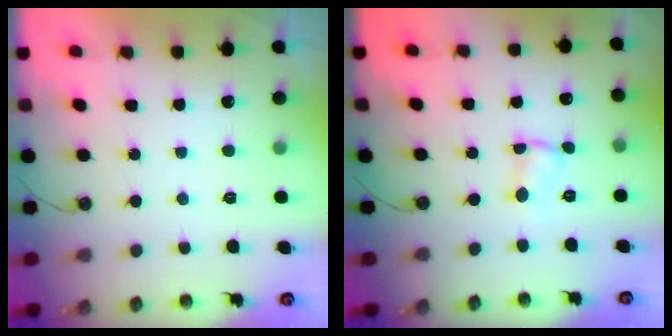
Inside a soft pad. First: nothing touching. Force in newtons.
{"total": 1.8, "press": 1.8, "slide": 0.1}